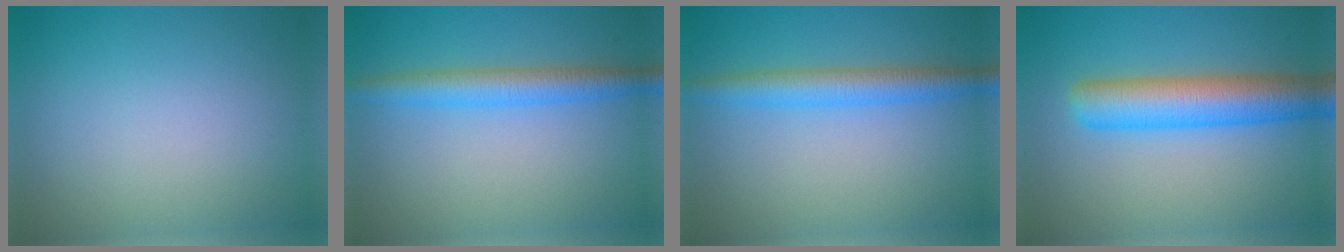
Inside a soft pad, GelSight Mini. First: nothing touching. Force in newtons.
{"total": 3.7, "press": 3.7, "slide": 0.1}
{"total": 3.7, "press": 3.7, "slide": 0.1}
{"total": 6.8, "press": 6.8, "slide": 0.2}